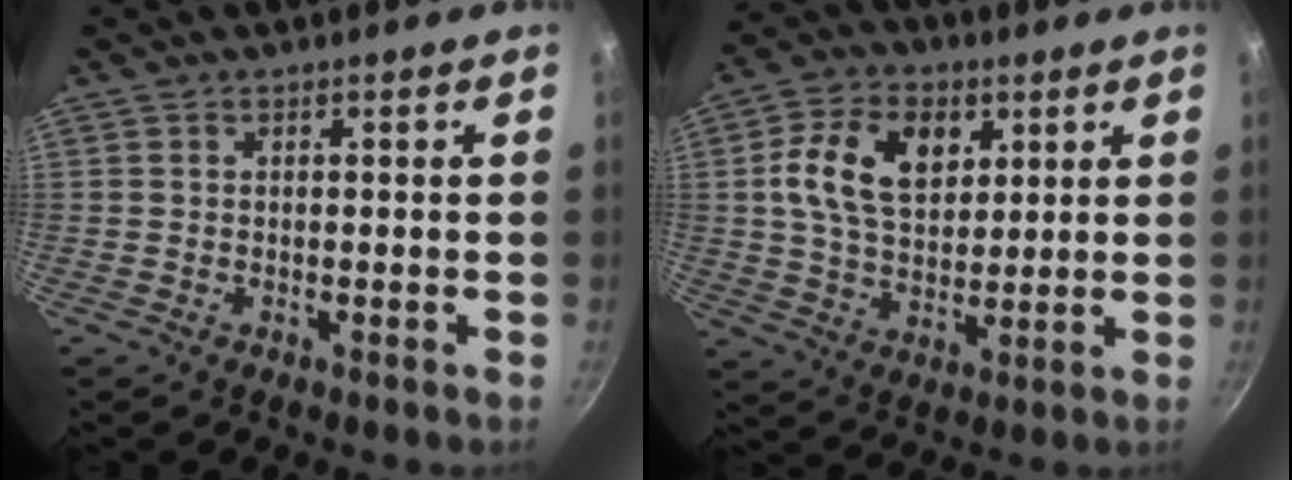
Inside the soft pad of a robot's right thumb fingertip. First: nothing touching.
{"total": 13.5, "force": [3.9, 9.1, 9.1], "torque": [-0.143, -0.004, 0.063]}